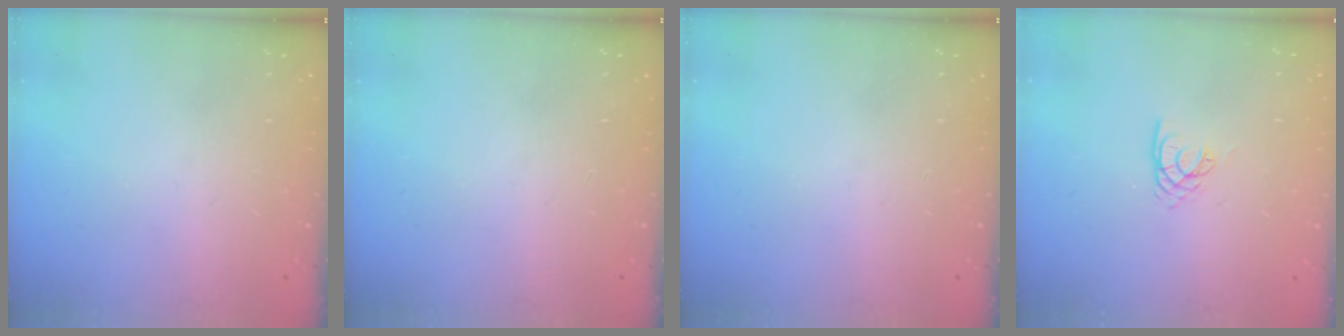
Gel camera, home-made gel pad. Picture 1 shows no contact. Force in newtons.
{"total": 0.0}
{"total": 0.0}
{"total": 2.8, "press": 2.8, "slide": 0.1}